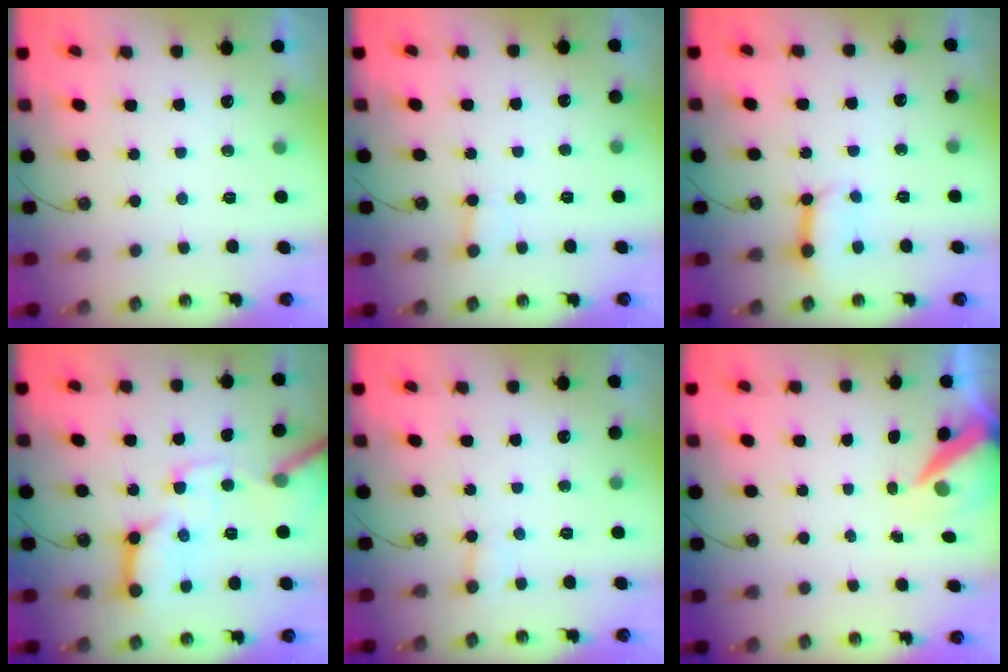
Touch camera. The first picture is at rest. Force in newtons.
{"total": 2.5, "press": 2.5, "slide": 0.1}
{"total": 7.0, "press": 6.9, "slide": 0.7}
{"total": 17.8, "press": 17.7, "slide": 1.5}
{"total": 4.0, "press": 4.0, "slide": 0.5}
{"total": 6.9, "press": 6.9, "slide": 0.9}